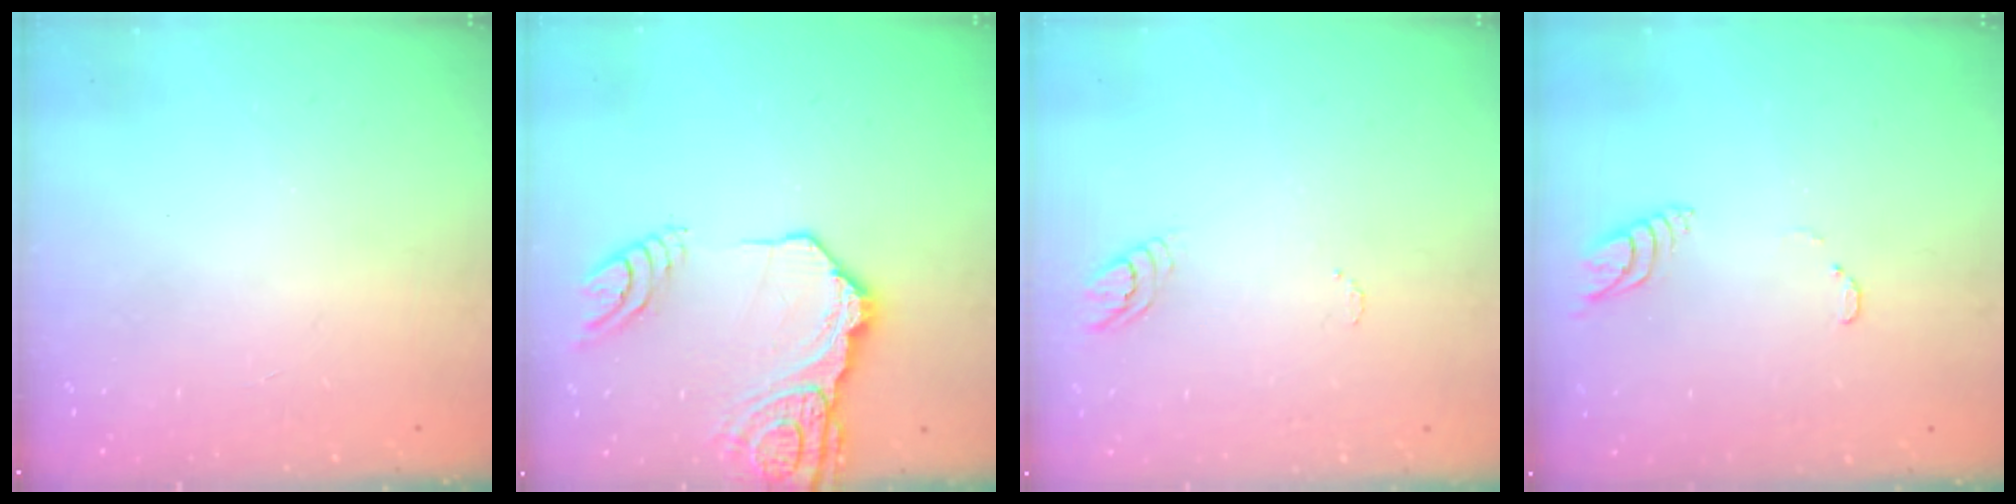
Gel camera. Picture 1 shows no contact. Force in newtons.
{"total": 17.7, "press": 17.5, "slide": 2.2}
{"total": 3.7, "press": 3.6, "slide": 0.3}
{"total": 3.9, "press": 3.9, "slide": 0.4}